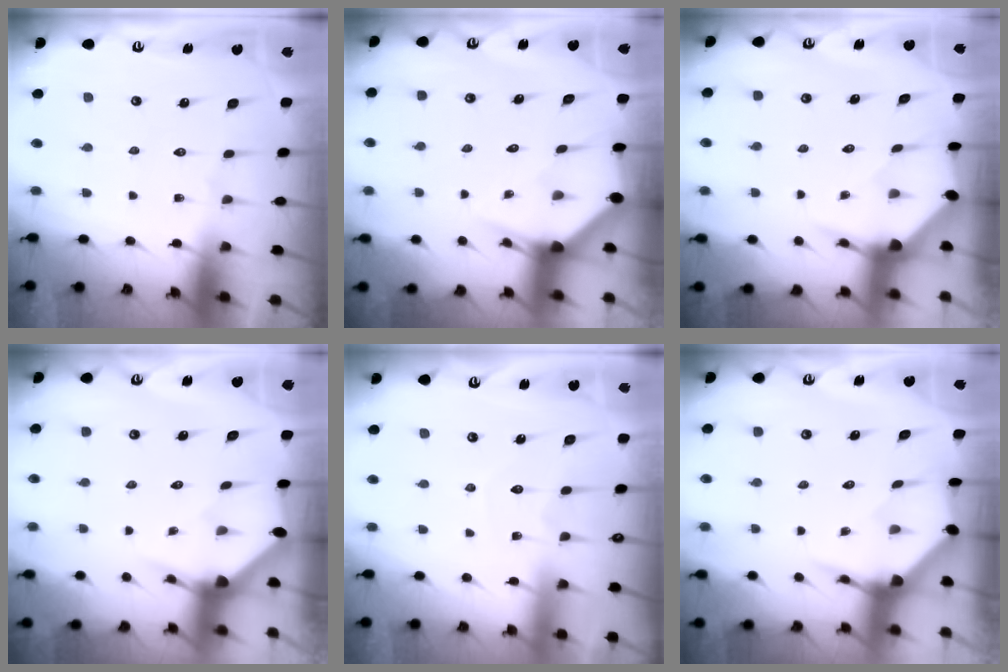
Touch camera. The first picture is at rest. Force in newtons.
{"total": 2.8, "press": 2.8, "slide": 0.0}
{"total": 3.6, "press": 3.6, "slide": 0.4}
{"total": 3.2, "press": 3.2, "slide": 0.3}
{"total": 3.8, "press": 3.8, "slide": 0.4}
{"total": 4.0, "press": 4.0, "slide": 0.4}